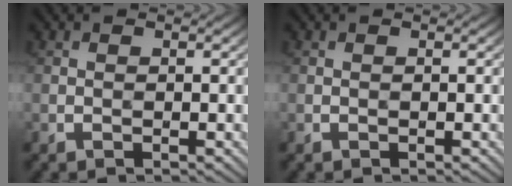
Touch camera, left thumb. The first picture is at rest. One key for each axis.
{"total": 0.0}